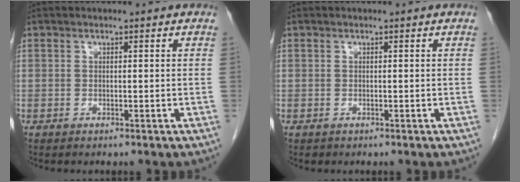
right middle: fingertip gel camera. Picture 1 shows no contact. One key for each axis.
{"total": 0.0}